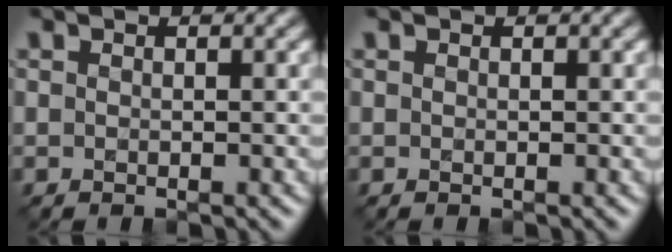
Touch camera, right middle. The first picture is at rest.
{"total": 0.0}